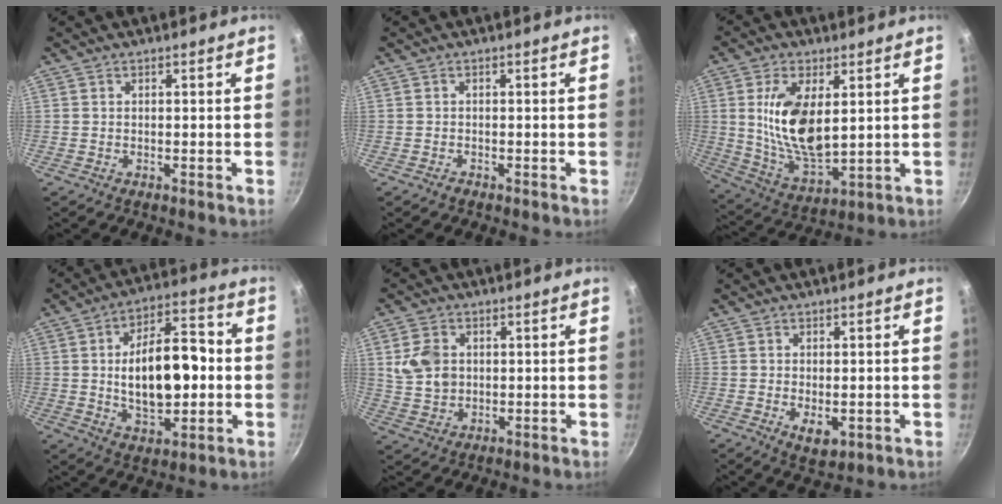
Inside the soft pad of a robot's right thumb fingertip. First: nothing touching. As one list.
[{"total": 0.5, "force": [-0.4, 0.2, 0.1], "torque": [0.000, 0.000, -0.011]}, {"total": 14.8, "force": [2.8, 7.3, 12.5], "torque": [-0.226, -0.023, 0.068]}, {"total": 17.0, "force": [0.1, 8.8, 14.5], "torque": [-0.208, 0.019, 0.003]}, {"total": 7.3, "force": [1.6, 5.5, 4.6], "torque": [-0.073, -0.003, 0.037]}, {"total": 4.0, "force": [-0.9, 2.2, 3.2], "torque": [-0.049, -0.009, -0.005]}]